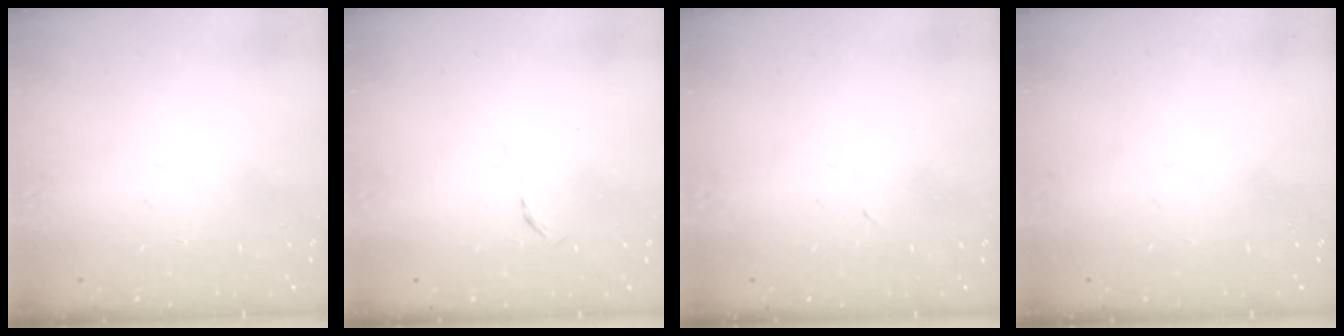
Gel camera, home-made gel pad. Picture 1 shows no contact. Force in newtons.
{"total": 3.1, "press": 3.0, "slide": 0.5}
{"total": 2.4, "press": 2.3, "slide": 0.8}
{"total": 0.0}